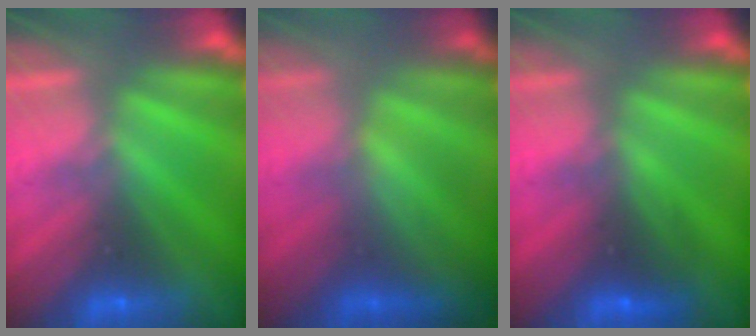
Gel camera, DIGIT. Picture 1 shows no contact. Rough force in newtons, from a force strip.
{"total": 3.5}
{"total": 2.6}